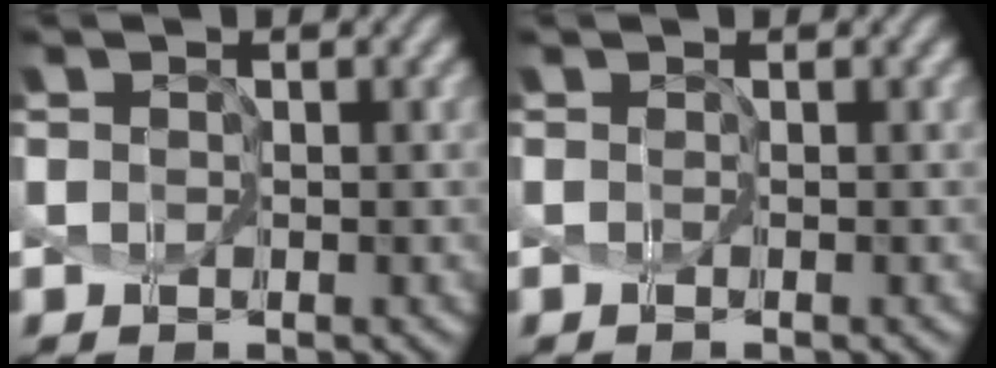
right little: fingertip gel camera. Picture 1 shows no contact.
{"total": 1.5, "force": [0.1, -1.4, -0.4], "torque": [0.012, -0.012, 0.007]}